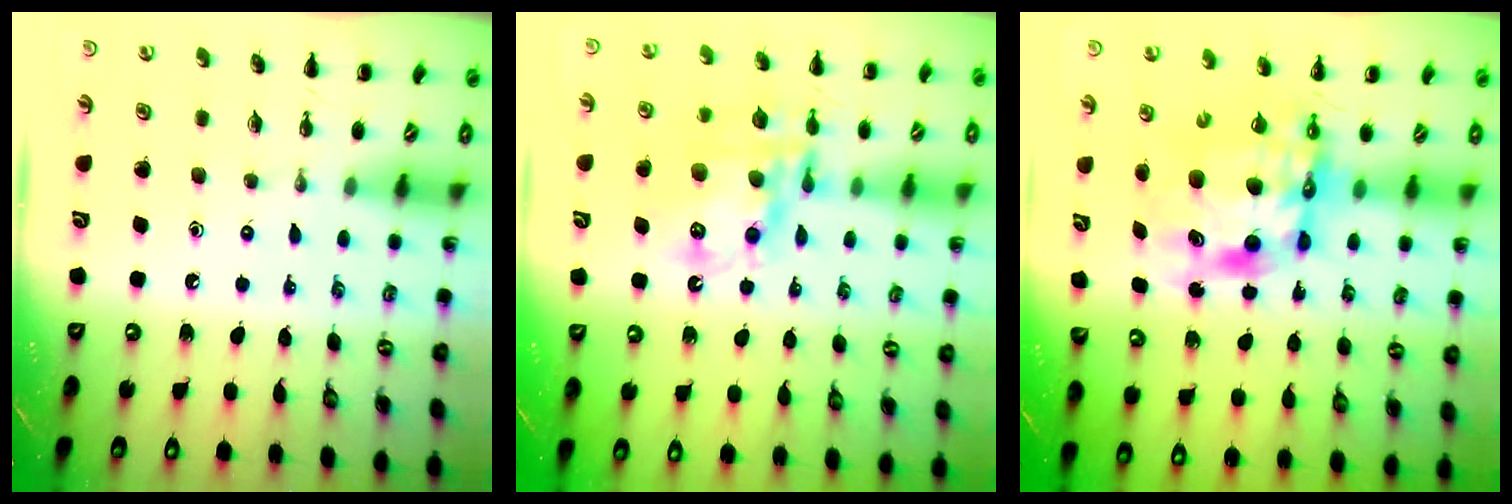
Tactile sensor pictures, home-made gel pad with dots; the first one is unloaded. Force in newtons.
{"total": 15.9, "press": 15.5, "slide": 3.5}
{"total": 11.9, "press": 11.6, "slide": 2.4}